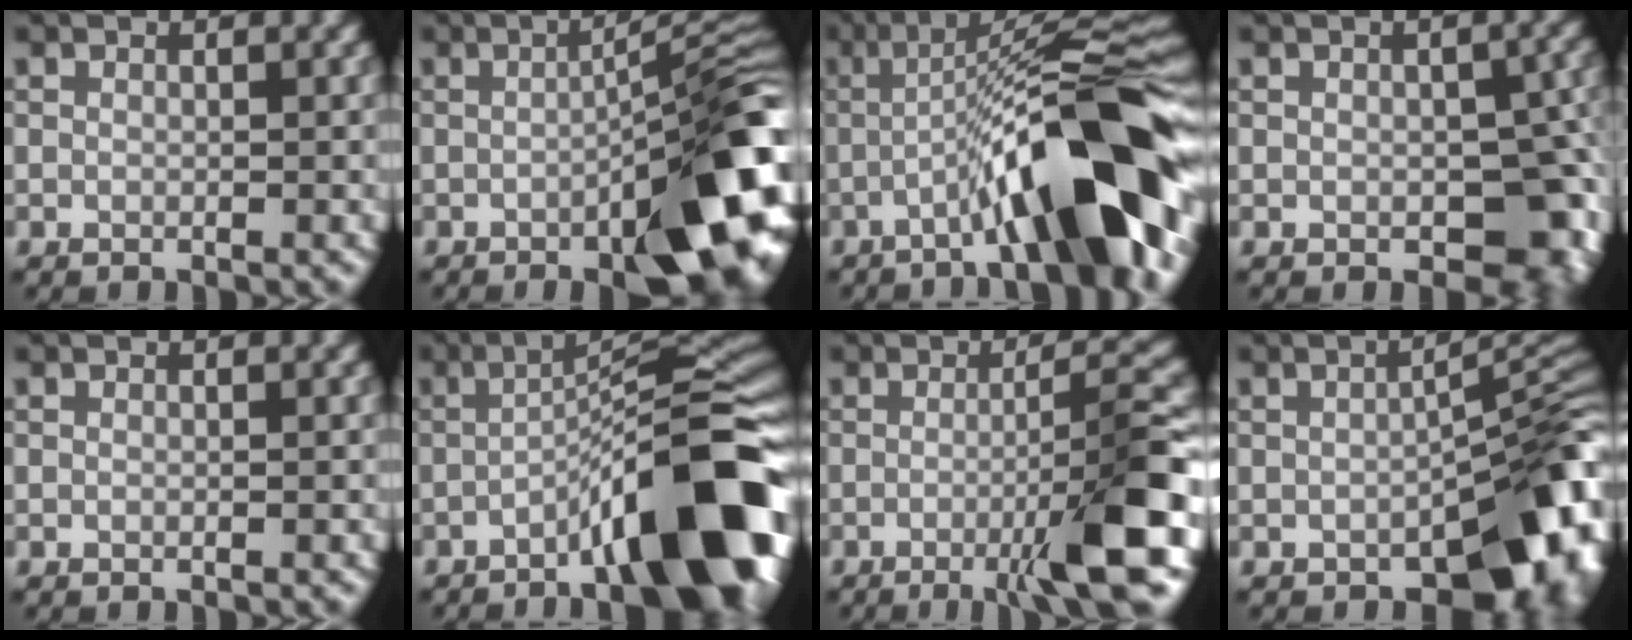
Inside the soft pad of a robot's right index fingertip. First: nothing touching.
{"total": 11.8, "force": [-4.3, 2.8, 10.6], "torque": [-0.136, 0.004, -0.061]}
{"total": 12.5, "force": [-4.6, 2.1, 11.5], "torque": [-0.160, 0.025, -0.074]}
{"total": 7.3, "force": [-1.5, 4.4, 5.6], "torque": [-0.068, -0.020, -0.008]}
{"total": 0.0}
{"total": 12.7, "force": [-5.6, 2.5, 11.1], "torque": [-0.153, 0.015, -0.089]}
{"total": 8.0, "force": [-2.5, 0.8, 7.5], "torque": [-0.105, 0.014, -0.050]}
{"total": 10.9, "force": [-5.0, 5.2, 8.2], "torque": [-0.074, -0.009, -0.067]}